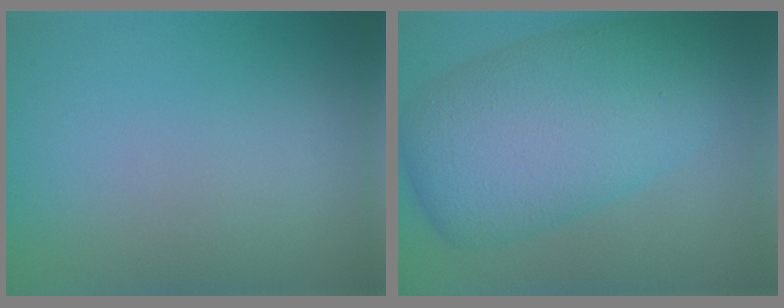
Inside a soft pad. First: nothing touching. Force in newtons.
{"total": 10.4, "press": 10.4, "slide": 0.2}